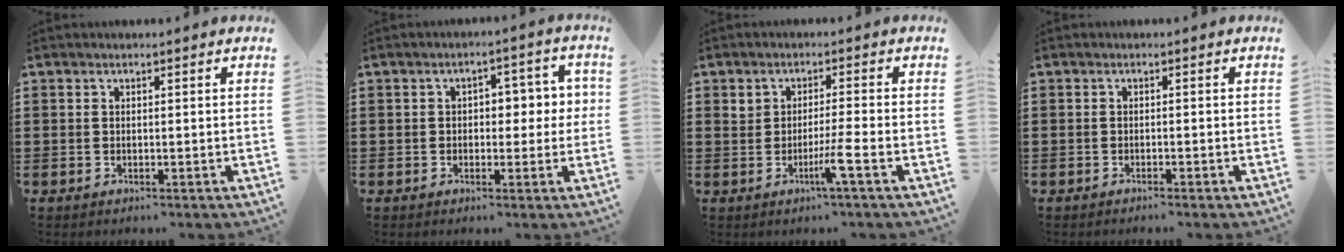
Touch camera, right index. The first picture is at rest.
{"total": 4.5, "force": [-0.1, 3.2, 3.1], "torque": [-0.044, 0.004, -0.014]}
{"total": 4.0, "force": [-1.6, -0.3, 3.7], "torque": [-0.064, -0.010, -0.030]}
{"total": 0.8, "force": [-0.7, 0.0, 0.2], "torque": [-0.005, -0.001, -0.015]}